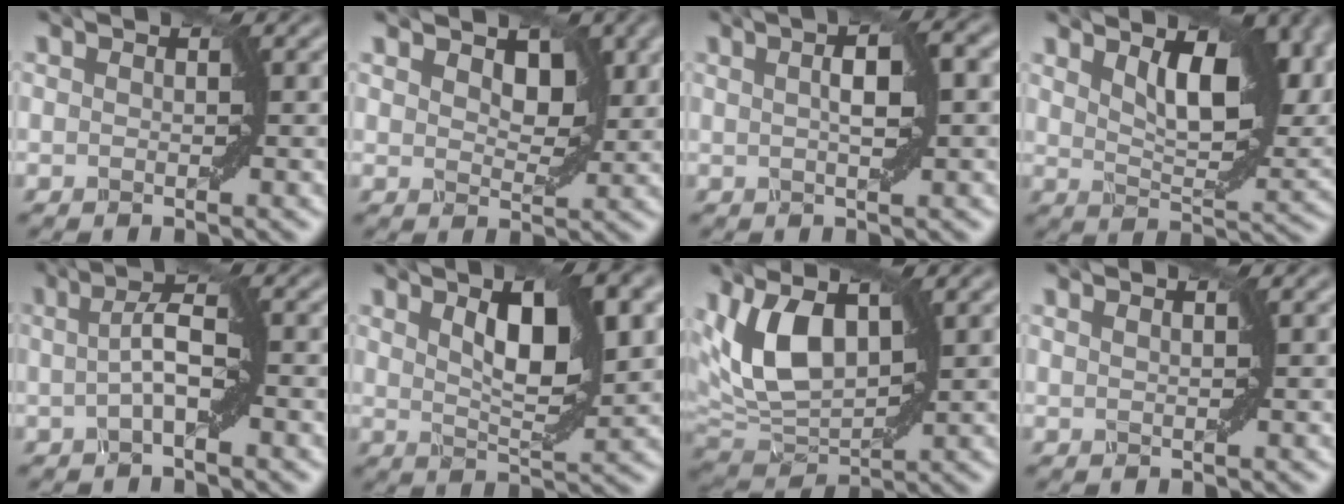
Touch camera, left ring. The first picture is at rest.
{"total": 3.4, "force": [1.7, 1.9, 2.3], "torque": [-0.042, -0.004, 0.028]}
{"total": 4.4, "force": [1.3, 1.0, 4.1], "torque": [-0.062, 0.013, 0.019]}
{"total": 10.6, "force": [4.8, 4.3, 8.4], "torque": [-0.113, 0.014, 0.070]}
{"total": 3.3, "force": [0.0, 0.6, 3.2], "torque": [-0.058, 0.008, -0.002]}
{"total": 7.2, "force": [2.6, 2.3, 6.3], "torque": [-0.098, 0.003, 0.046]}
{"total": 8.1, "force": [2.4, 4.3, 6.5], "torque": [-0.142, 0.004, 0.041]}
{"total": 1.9, "force": [1.5, 0.7, 1.1], "torque": [0.006, -0.003, -0.001]}